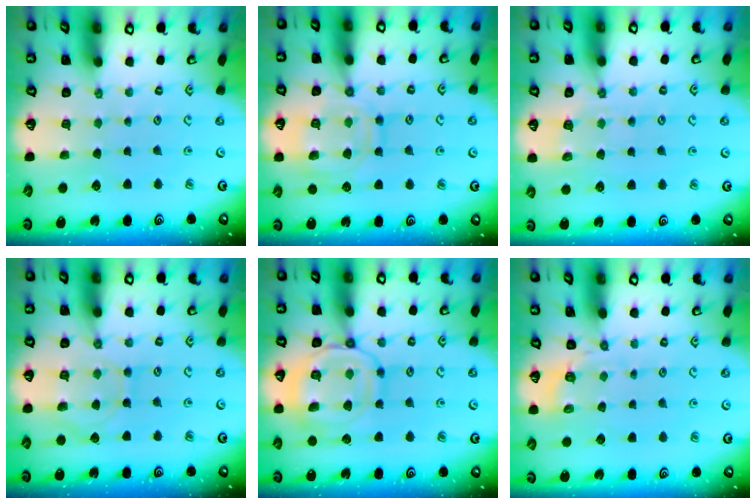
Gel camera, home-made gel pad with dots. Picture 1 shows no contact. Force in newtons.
{"total": 14.5, "press": 14.5, "slide": 1.3}
{"total": 5.9, "press": 5.8, "slide": 0.7}
{"total": 8.2, "press": 8.2, "slide": 0.8}
{"total": 12.7, "press": 12.7, "slide": 1.0}
{"total": 2.8, "press": 2.2, "slide": 1.8}